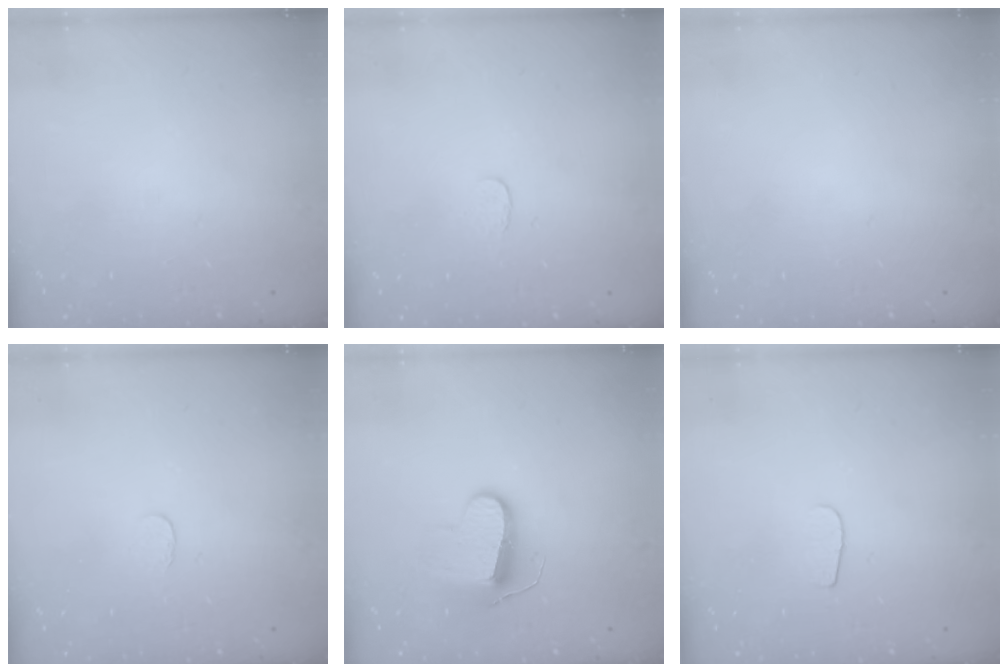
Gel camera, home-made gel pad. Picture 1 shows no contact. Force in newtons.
{"total": 3.0, "press": 3.0, "slide": 0.2}
{"total": 0.0}
{"total": 2.6, "press": 2.6, "slide": 0.2}
{"total": 10.6, "press": 10.6, "slide": 0.2}
{"total": 4.8, "press": 4.8, "slide": 0.6}